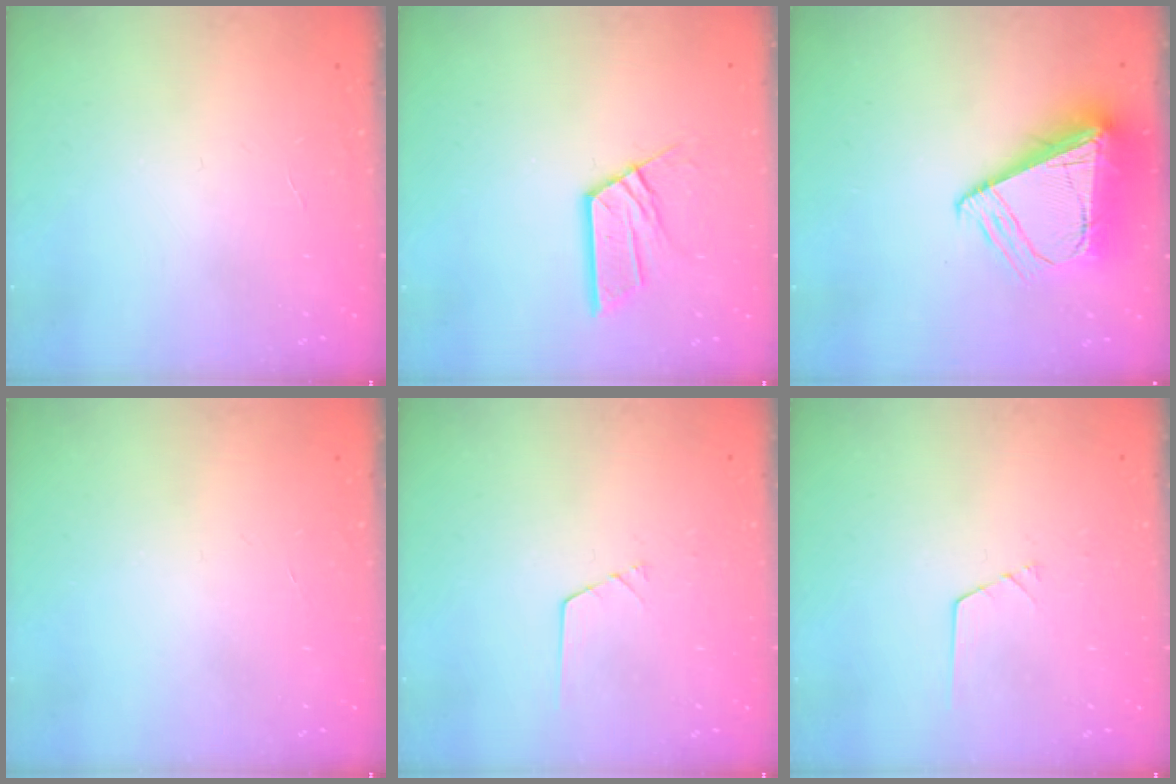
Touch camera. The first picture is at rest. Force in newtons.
{"total": 10.8, "press": 10.7, "slide": 0.5}
{"total": 14.3, "press": 14.1, "slide": 1.9}
{"total": 0.0}
{"total": 1.6, "press": 1.6, "slide": 0.0}
{"total": 1.6, "press": 1.6, "slide": 0.0}